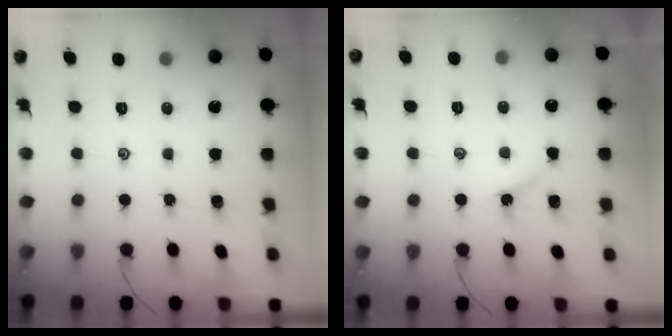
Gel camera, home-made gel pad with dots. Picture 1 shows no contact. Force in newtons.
{"total": 2.5, "press": 2.5, "slide": 0.3}